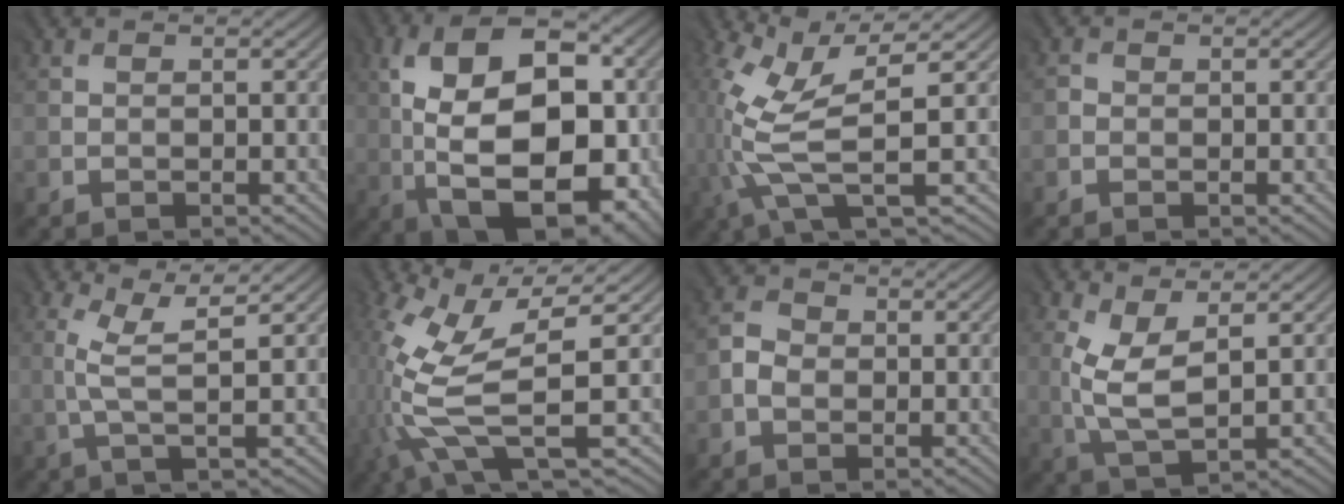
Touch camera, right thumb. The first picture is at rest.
{"total": 17.7, "force": [-1.3, 9.5, 14.8], "torque": [-0.225, 0.022, -0.029]}
{"total": 8.8, "force": [0.0, 2.4, 8.5], "torque": [-0.197, -0.005, 0.000]}
{"total": 0.7, "force": [-0.5, 0.3, -0.4], "torque": [0.008, -0.002, -0.012]}
{"total": 3.7, "force": [0.9, 0.1, 3.6], "torque": [-0.080, 0.006, 0.021]}
{"total": 11.9, "force": [-0.5, 4.2, 11.1], "torque": [-0.267, -0.021, 0.005]}
{"total": 2.3, "force": [-0.9, 1.9, 0.9], "torque": [-0.022, 0.001, -0.023]}
{"total": 5.5, "force": [1.1, 2.1, 5.0], "torque": [-0.127, 0.000, 0.025]}